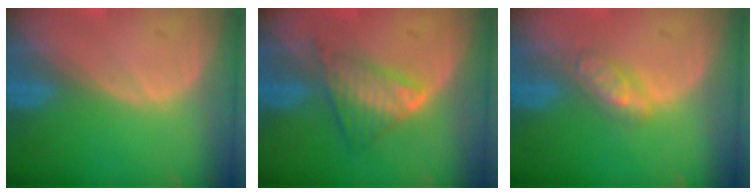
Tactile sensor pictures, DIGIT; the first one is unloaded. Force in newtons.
{"total": 5.8, "press": 5.4, "slide": 2.3}
{"total": 3.4, "press": 3.4, "slide": 0.2}